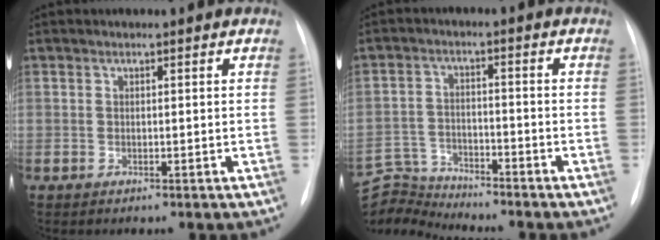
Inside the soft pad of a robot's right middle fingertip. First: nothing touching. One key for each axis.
{"total": 8.0, "fx": -8.0, "fy": -0.5, "fz": -0.9, "tx": 0.006, "ty": 0.009, "tz": -0.149}